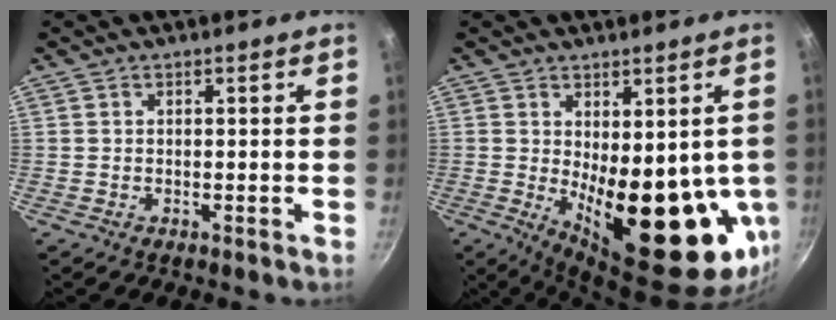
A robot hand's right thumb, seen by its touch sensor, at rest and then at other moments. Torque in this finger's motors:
{"motor_torque": [-0.52, 2.01, 2.48, 0.12, 0.18]}